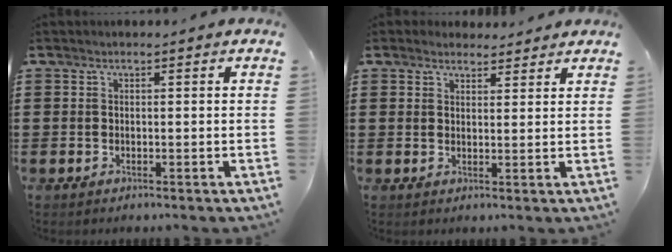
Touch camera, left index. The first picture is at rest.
{"total": 2.6, "force": [2.4, 0.9, 0.2], "torque": [-0.001, -0.002, 0.046]}